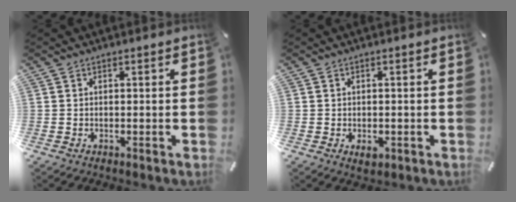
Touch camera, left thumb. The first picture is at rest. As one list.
[{"total": 2.1, "force": [-0.8, 1.4, 1.3], "torque": [-0.031, 0.000, -0.015]}]